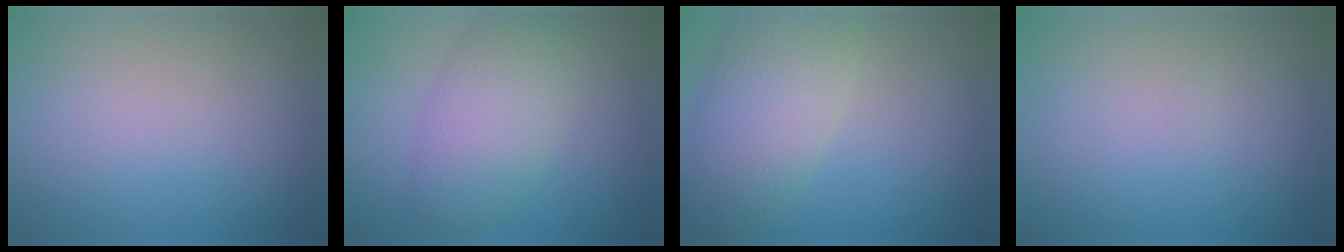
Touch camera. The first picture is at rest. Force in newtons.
{"total": 5.2, "press": 5.2, "slide": 0.1}
{"total": 6.3, "press": 6.2, "slide": 0.5}
{"total": 0.0}